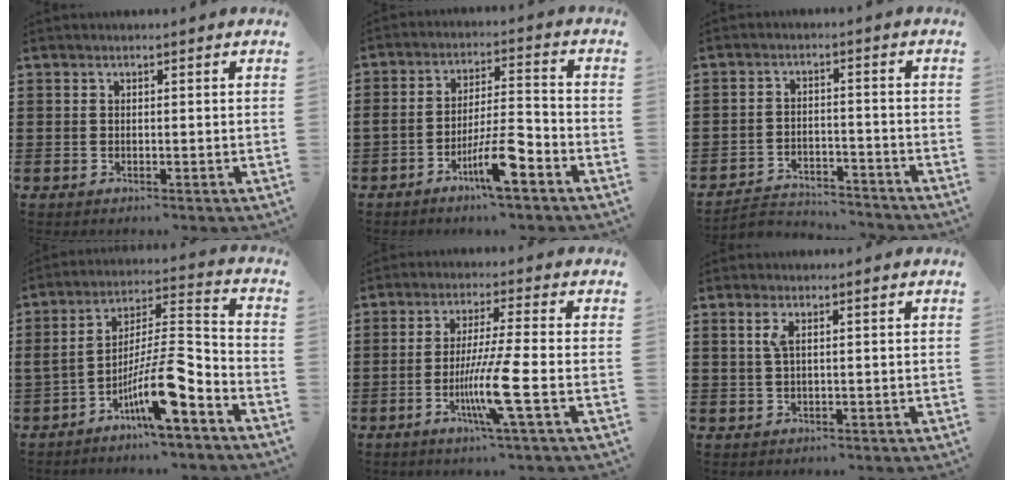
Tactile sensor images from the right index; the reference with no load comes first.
{"total": 8.7, "force": [-4.8, 1.9, 7.0], "torque": [-0.129, 0.005, -0.086]}
{"total": 3.6, "force": [-3.4, 0.8, 0.3], "torque": [-0.011, 0.007, -0.073]}
{"total": 12.5, "force": [-7.2, 2.2, 10.0], "torque": [-0.187, 0.000, -0.138]}
{"total": 9.5, "force": [-3.1, -0.3, 9.0], "torque": [-0.176, -0.023, -0.062]}
{"total": 2.4, "force": [0.7, 0.5, 2.2], "torque": [-0.045, 0.005, 0.010]}